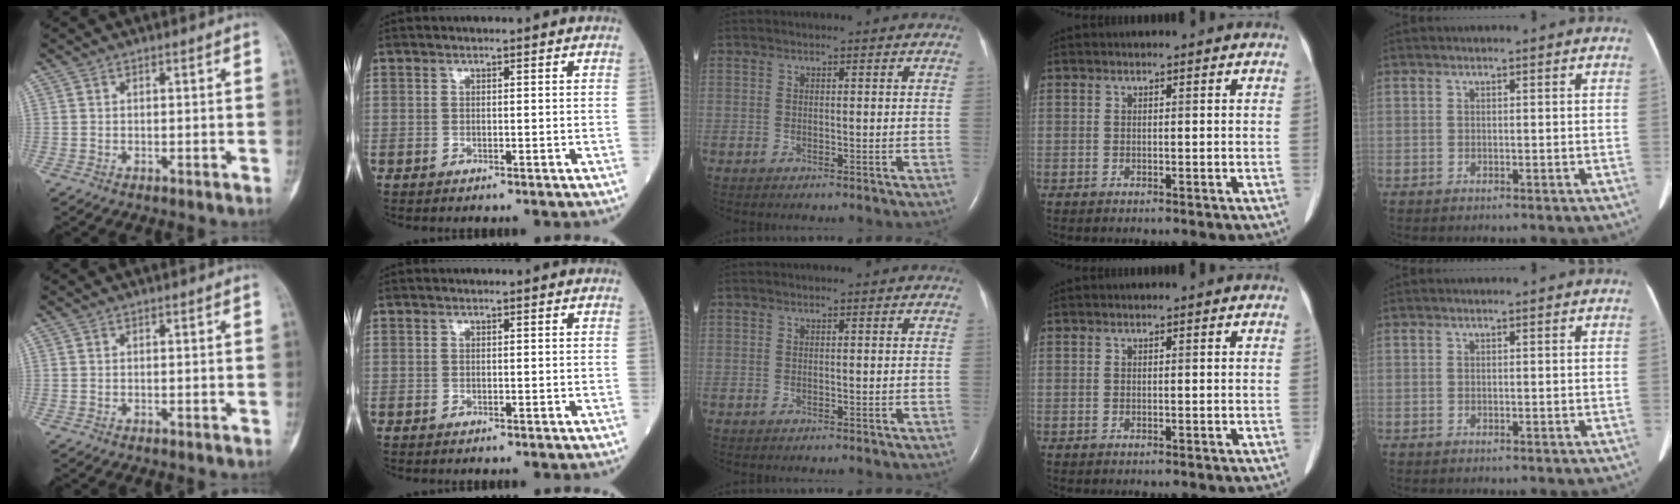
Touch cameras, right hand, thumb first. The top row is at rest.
{}